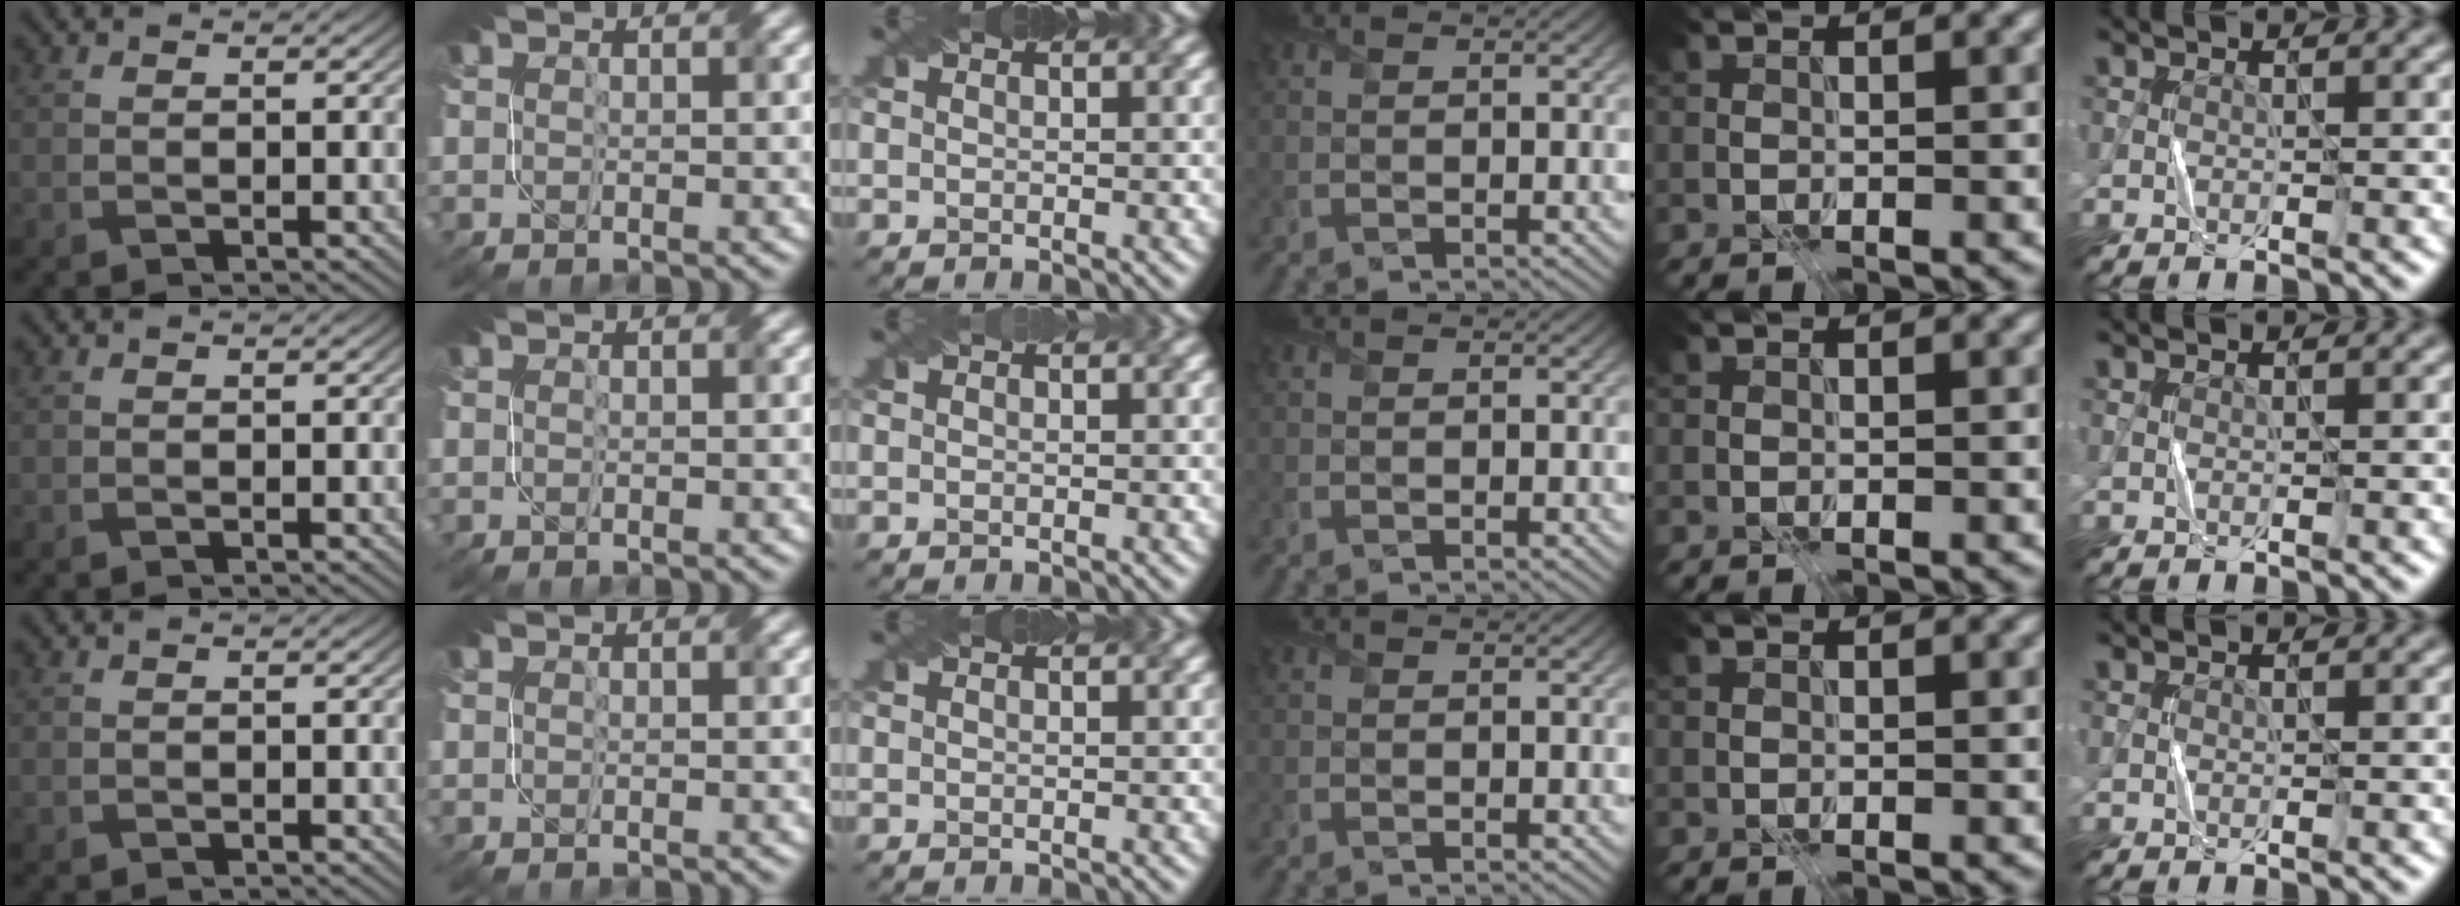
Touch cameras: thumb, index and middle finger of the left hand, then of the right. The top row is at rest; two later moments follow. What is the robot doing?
{"motion": "fold", "object": "paper"}